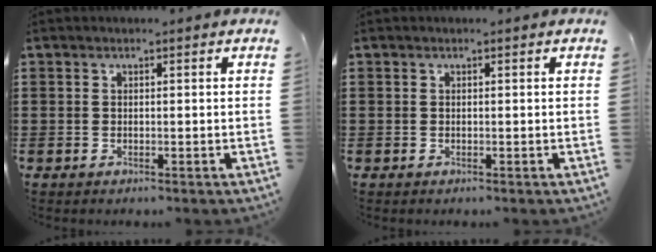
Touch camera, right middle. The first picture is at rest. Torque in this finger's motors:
{"motor_torque": [0.00, 0.00, -0.01, 0.00]}